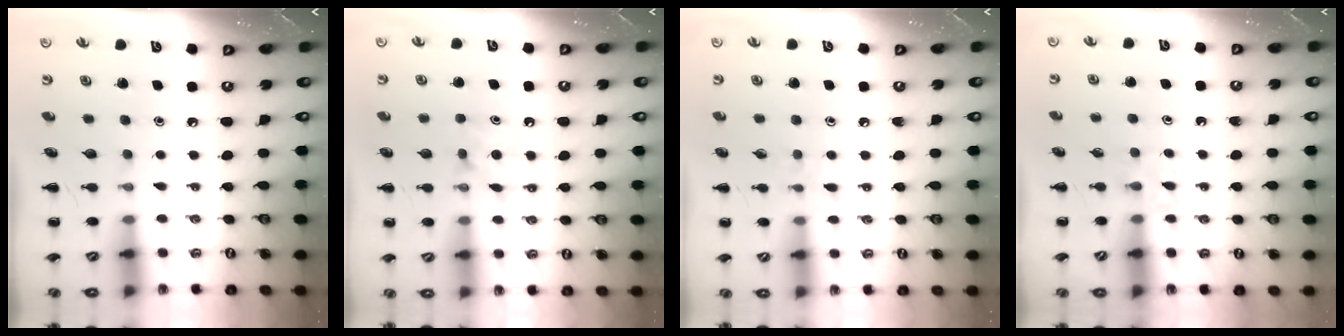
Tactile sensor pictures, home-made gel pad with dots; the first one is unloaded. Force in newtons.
{"total": 6.8, "press": 6.6, "slide": 1.8}
{"total": 5.0, "press": 4.4, "slide": 2.3}
{"total": 2.9, "press": 2.7, "slide": 1.2}